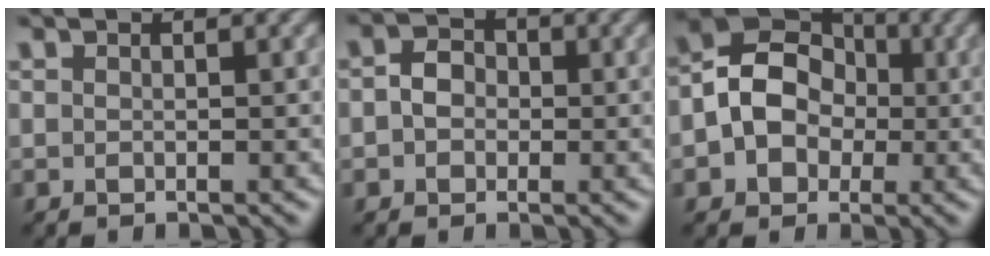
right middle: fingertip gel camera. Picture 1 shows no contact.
{"total": 2.7, "force": [-0.1, 2.3, 1.4], "torque": [-0.022, 0.004, -0.012]}
{"total": 7.9, "force": [-0.2, 6.6, 4.3], "torque": [-0.066, 0.024, -0.023]}